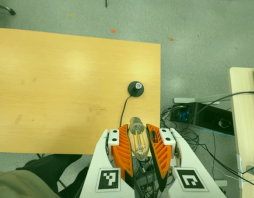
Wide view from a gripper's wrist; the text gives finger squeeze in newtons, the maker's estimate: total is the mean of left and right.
{"total": 21.4, "left": 23.7, "right": 19.1}